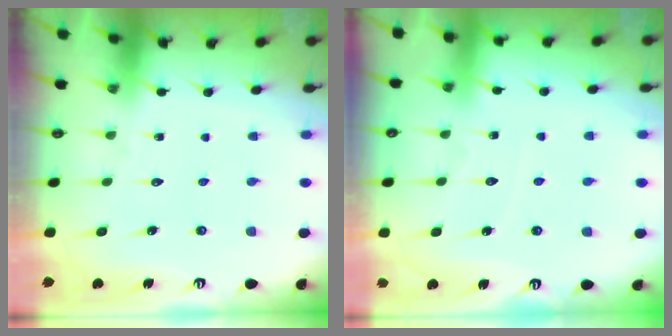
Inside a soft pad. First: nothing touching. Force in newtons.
{"total": 3.9, "press": 3.9, "slide": 0.5}